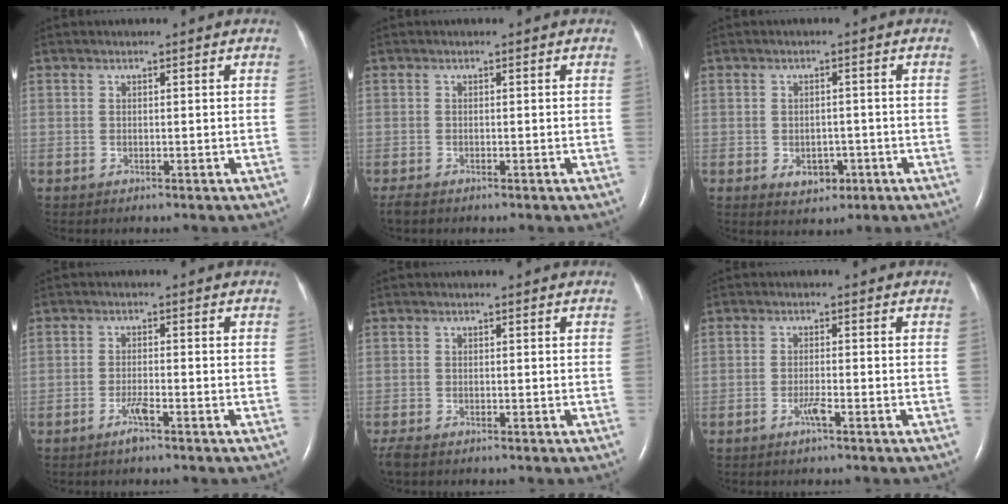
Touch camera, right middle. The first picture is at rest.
{"total": 1.2, "force": [-1.0, 0.3, 0.6], "torque": [-0.020, -0.005, -0.018]}
{"total": 3.6, "force": [-1.3, 2.6, 2.1], "torque": [-0.025, 0.005, -0.007]}
{"total": 2.4, "force": [-1.7, 0.0, 1.7], "torque": [-0.039, -0.002, -0.032]}
{"total": 2.3, "force": [-1.8, 0.7, 1.2], "torque": [-0.032, -0.008, -0.030]}
{"total": 1.9, "force": [-1.2, -0.1, 1.5], "torque": [-0.033, -0.001, -0.024]}